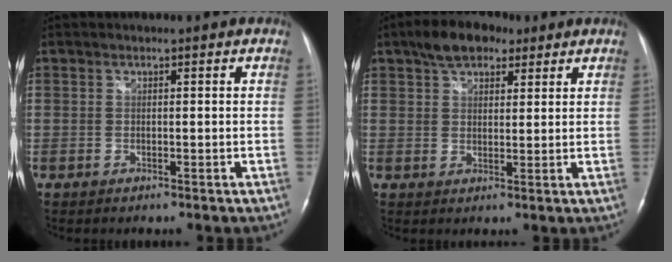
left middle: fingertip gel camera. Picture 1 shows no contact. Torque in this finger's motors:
{"motor_torque": [0.17, -0.06, 0.04, 0.04]}